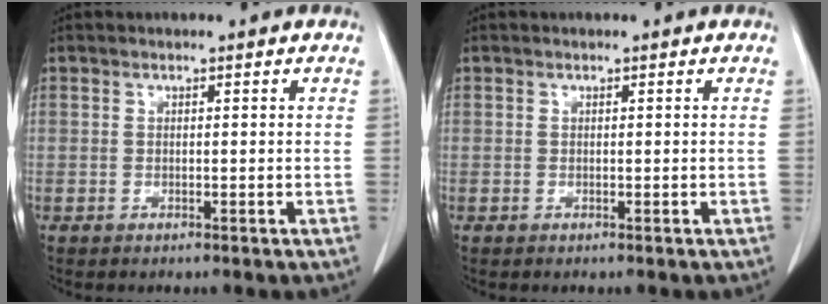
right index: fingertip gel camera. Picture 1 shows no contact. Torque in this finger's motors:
{"motor_torque": [0.12, -0.09, 0.04, 0.02]}